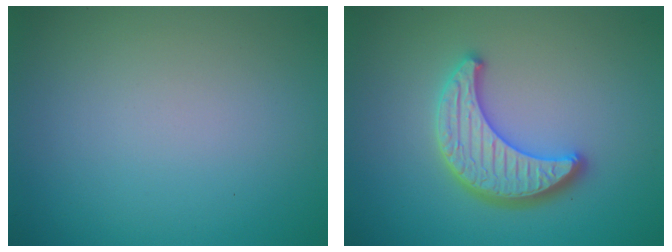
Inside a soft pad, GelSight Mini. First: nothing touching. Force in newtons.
{"total": 4.2, "press": 3.9, "slide": 1.5}